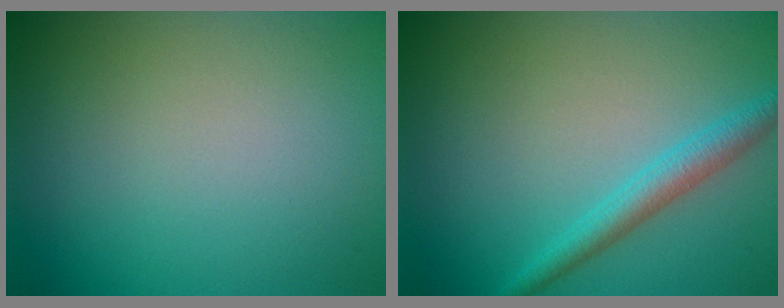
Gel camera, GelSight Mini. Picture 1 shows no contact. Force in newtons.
{"total": 2.9, "press": 2.9, "slide": 0.1}